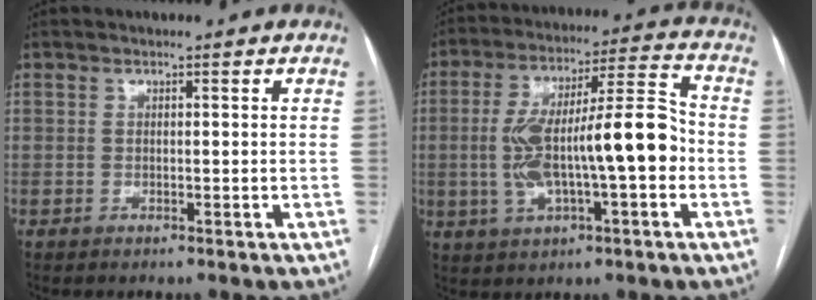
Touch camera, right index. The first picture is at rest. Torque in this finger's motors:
{"motor_torque": [0.73, -0.15, 0.99, 0.21]}